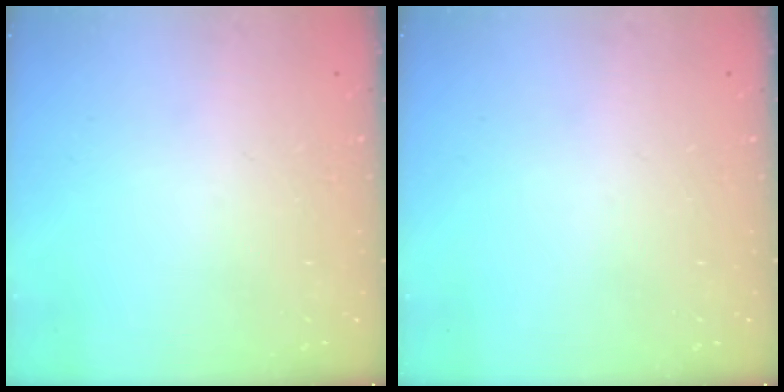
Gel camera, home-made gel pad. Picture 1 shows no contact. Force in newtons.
{"total": 0.0}